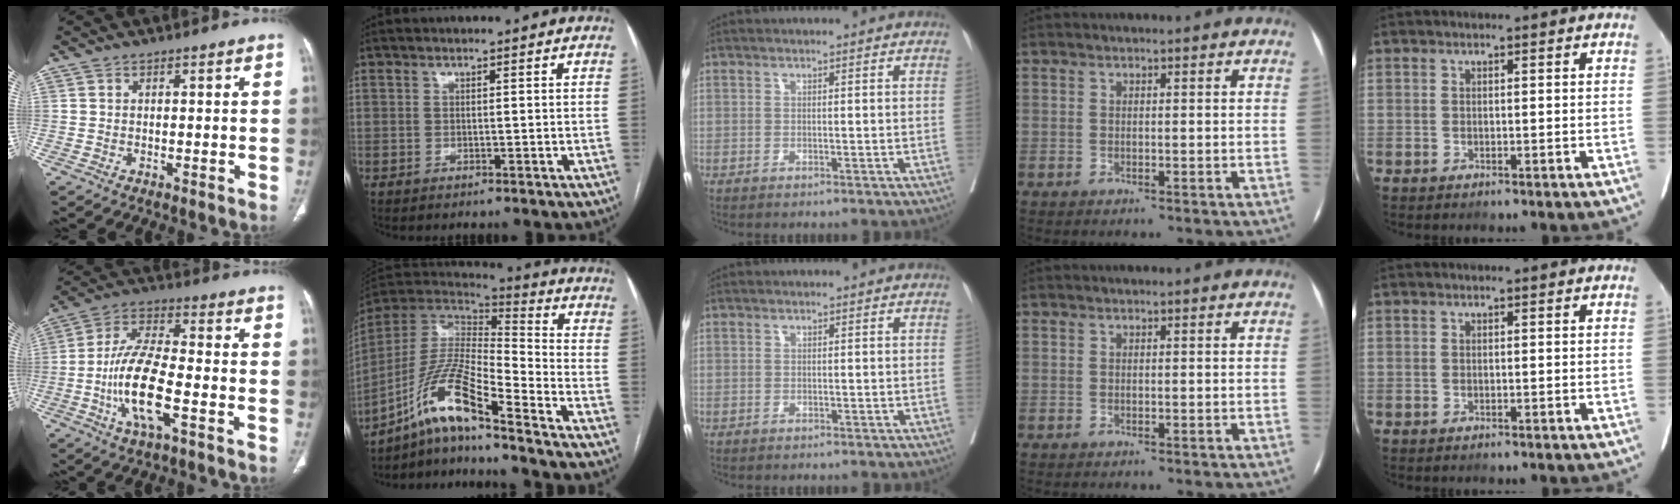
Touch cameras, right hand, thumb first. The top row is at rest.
{"thumb": {"total": 13.7, "force": [-4.3, 4.6, 12.2], "torque": [-0.247, 0.023, -0.082]}, "index": {"total": 13.5, "force": [-9.7, 0.5, 9.4], "torque": [-0.191, 0.009, -0.182]}}